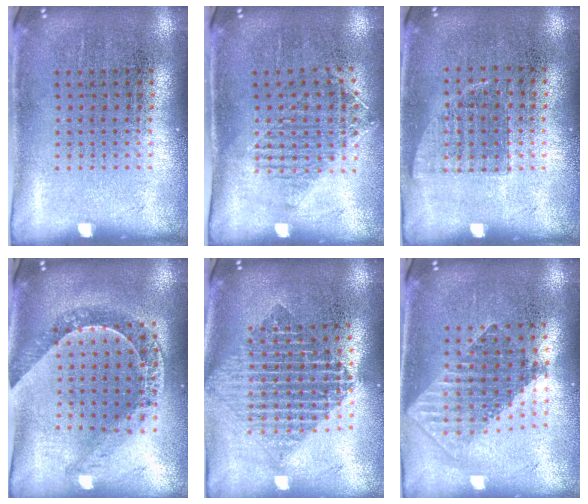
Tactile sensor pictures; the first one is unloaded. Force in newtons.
{"total": 1.2, "press": 1.1, "slide": 0.6}
{"total": 0.6, "press": 0.6, "slide": 0.2}
{"total": 1.2, "press": 1.1, "slide": 0.2}
{"total": 1.9, "press": 1.6, "slide": 1.1}
{"total": 1.8, "press": 1.4, "slide": 1.1}